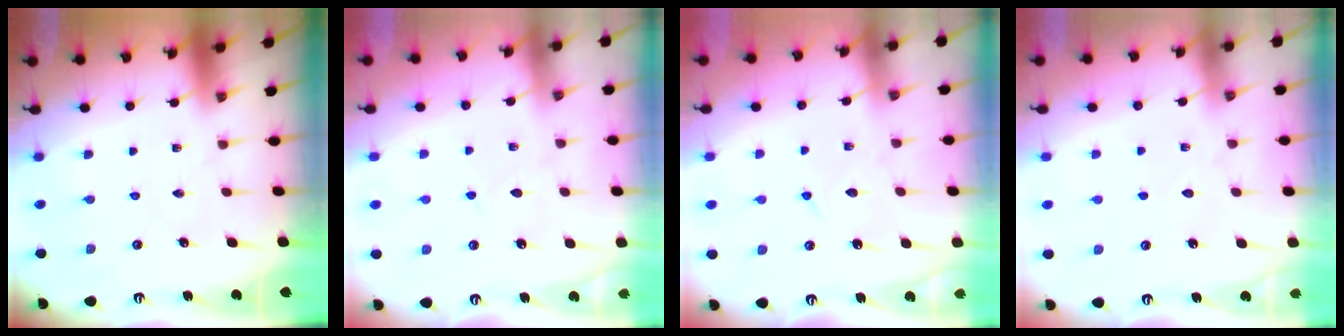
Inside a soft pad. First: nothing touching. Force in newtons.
{"total": 5.1, "press": 5.0, "slide": 0.6}
{"total": 5.5, "press": 5.5, "slide": 0.7}
{"total": 2.3, "press": 2.3, "slide": 0.3}